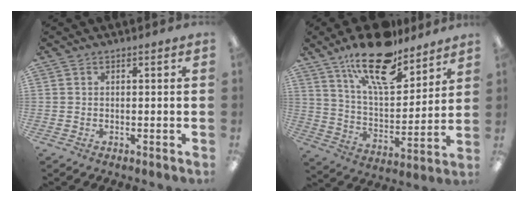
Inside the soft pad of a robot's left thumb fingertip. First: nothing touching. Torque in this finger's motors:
{"motor_torque": [0.40, 0.68, 1.53, -1.24, 0.40]}